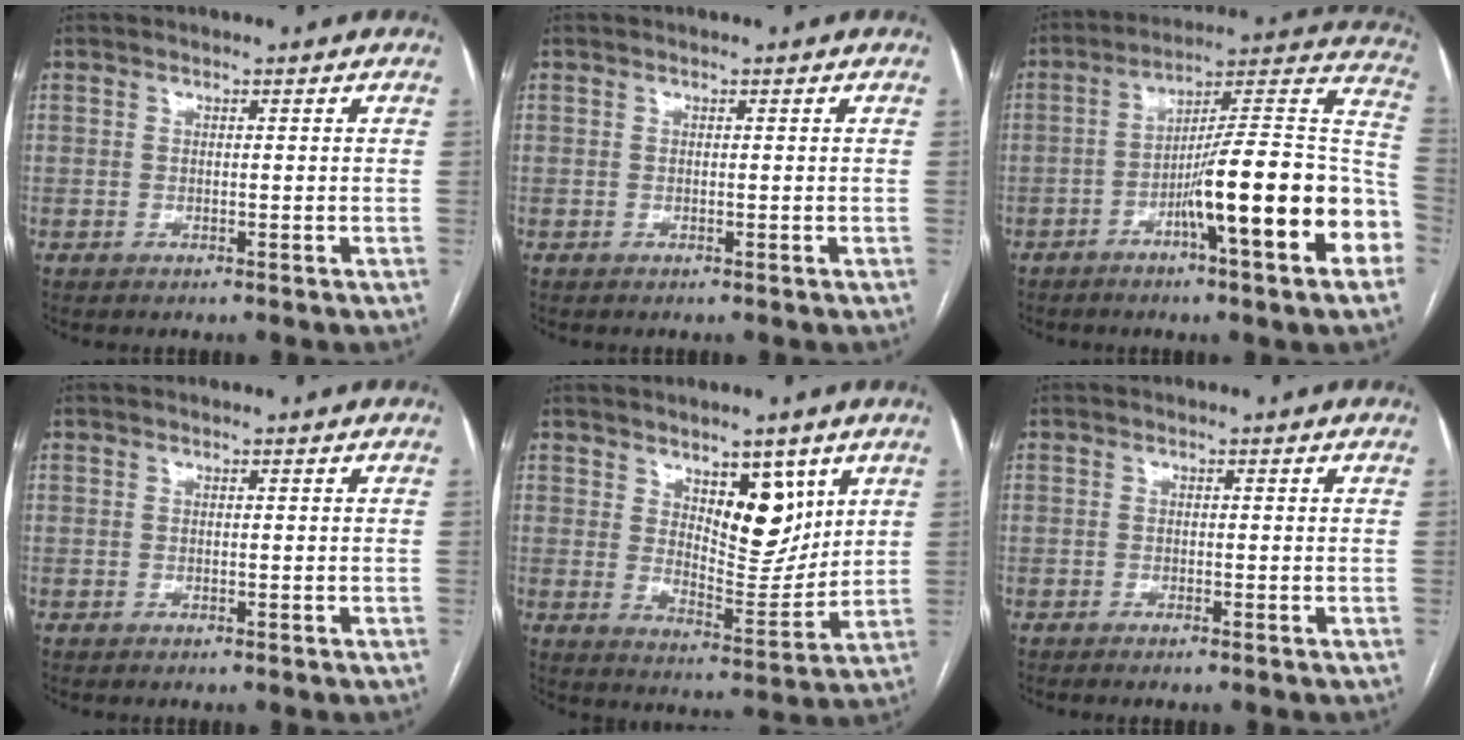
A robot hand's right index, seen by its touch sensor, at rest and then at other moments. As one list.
[{"total": 0.0}, {"total": 20.3, "force": [-7.1, 1.4, 18.9], "torque": [-0.218, 0.021, -0.106]}, {"total": 0.0}, {"total": 9.7, "force": [4.8, 4.0, 7.4], "torque": [-0.111, -0.010, 0.086]}, {"total": 0.9, "force": [-0.7, -0.2, 0.6], "torque": [-0.012, 0.000, -0.013]}]